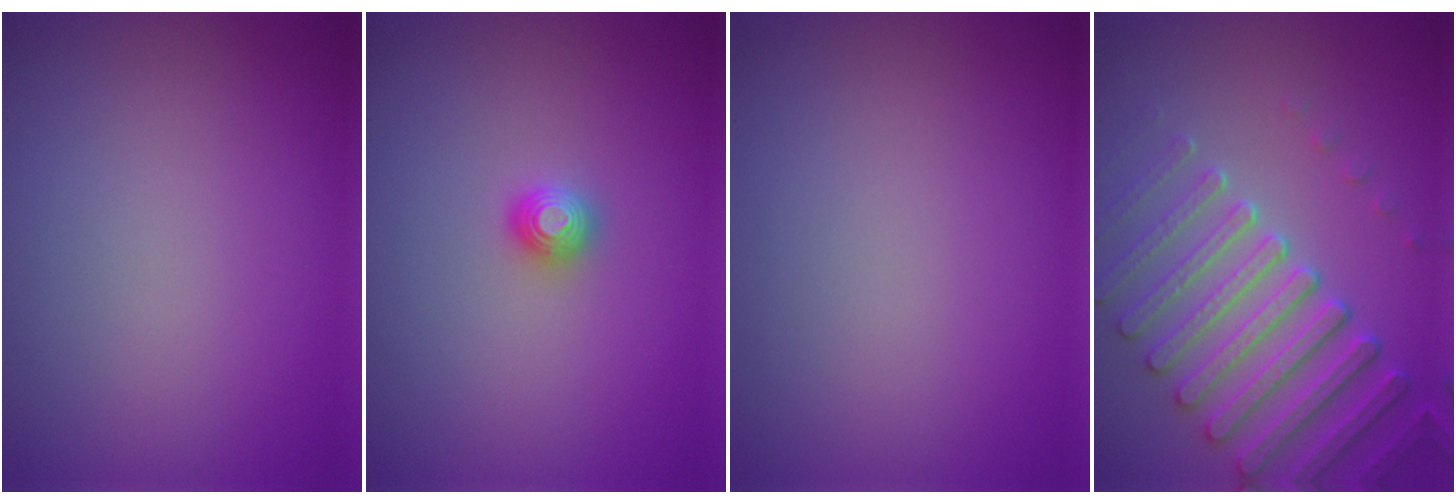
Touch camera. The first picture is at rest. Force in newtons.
{"total": 1.2, "press": 1.2, "slide": 0.2}
{"total": 0.0}
{"total": 6.1, "press": 5.4, "slide": 2.8}